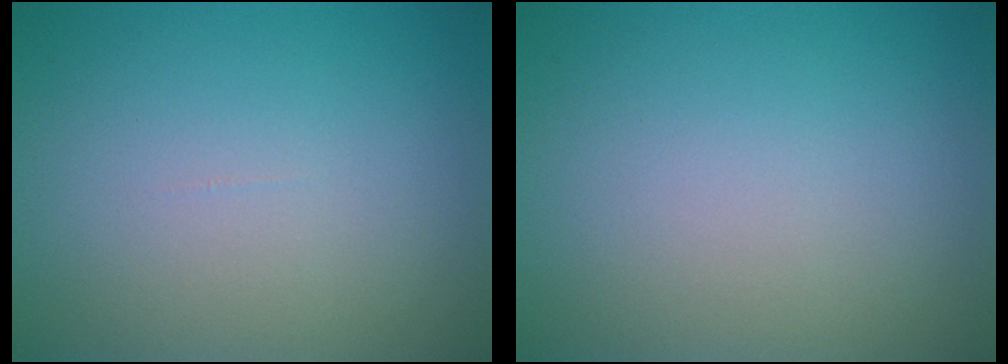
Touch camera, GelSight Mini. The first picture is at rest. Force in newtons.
{"total": 0.0}